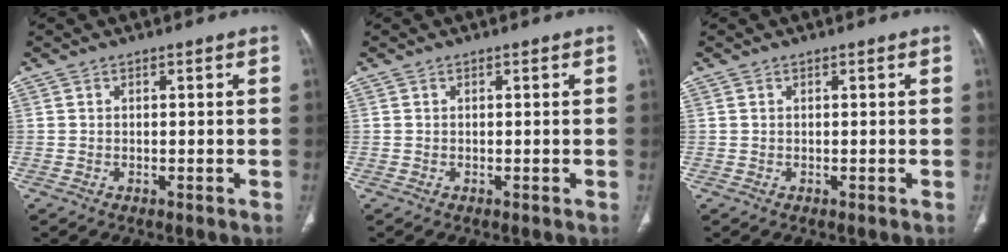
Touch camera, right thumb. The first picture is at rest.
{"total": 0.0}
{"total": 0.0}